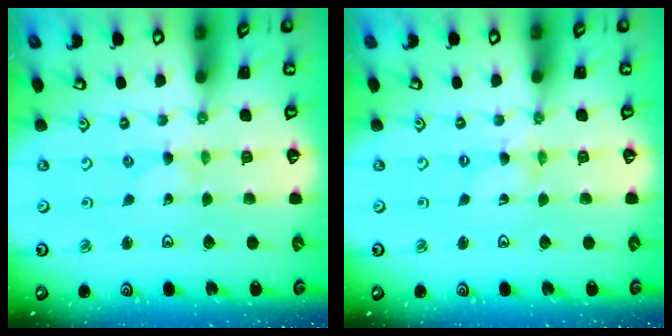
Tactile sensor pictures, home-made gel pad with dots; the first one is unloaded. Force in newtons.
{"total": 0.7, "press": 0.7, "slide": 0.2}